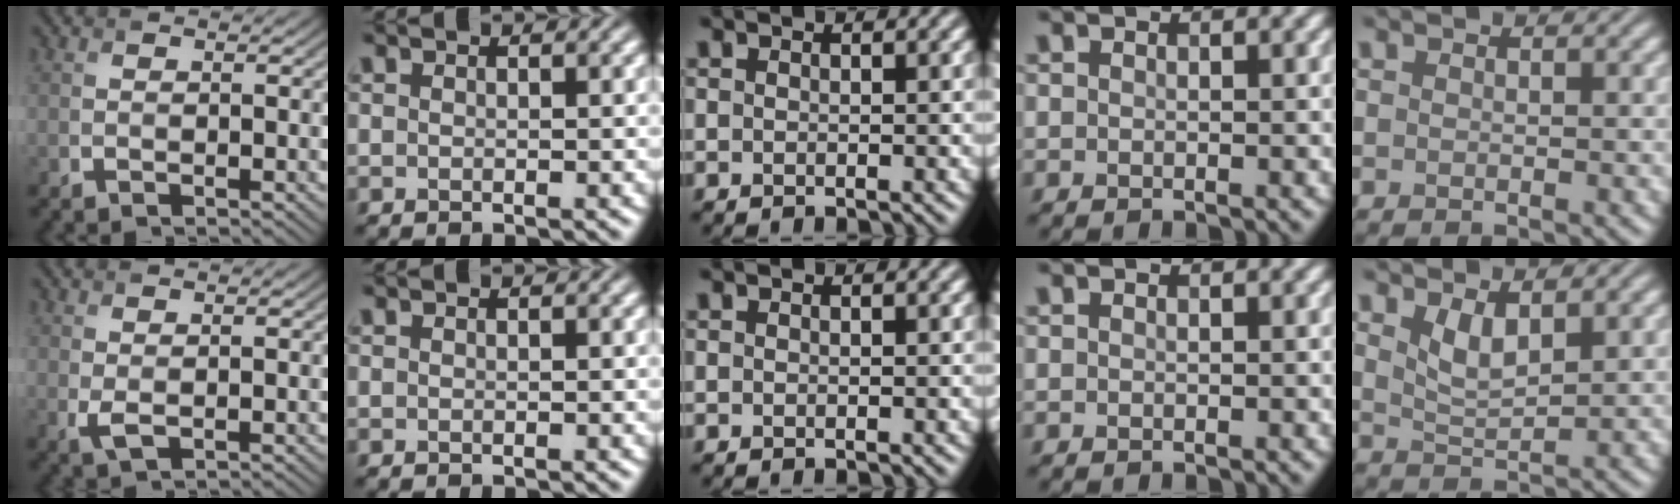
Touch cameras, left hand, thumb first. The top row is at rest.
{"thumb": {"total": 1.7, "force": [0.3, 0.7, 1.5], "torque": [-0.039, -0.004, 0.009]}, "little": {"total": 2.5, "force": [1.5, 0.8, 1.8], "torque": [-0.042, -0.009, 0.034]}}